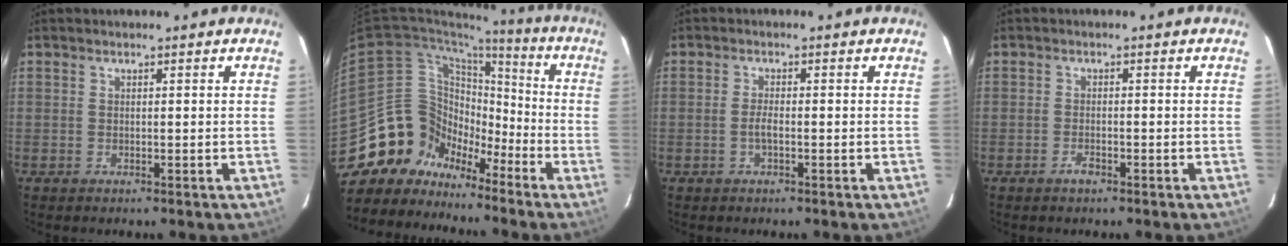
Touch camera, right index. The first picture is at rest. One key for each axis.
{"total": 14.7, "fx": -10.6, "fy": 9.8, "fz": 2.9, "tx": -0.064, "ty": 0.040, "tz": -0.194}
{"total": 1.7, "fx": -0.6, "fy": 0.5, "fz": 1.5, "tx": -0.032, "ty": -0.001, "tz": -0.012}
{"total": 1.7, "fx": -1.2, "fy": 0.5, "fz": 1.1, "tx": -0.024, "ty": -0.001, "tz": -0.021}